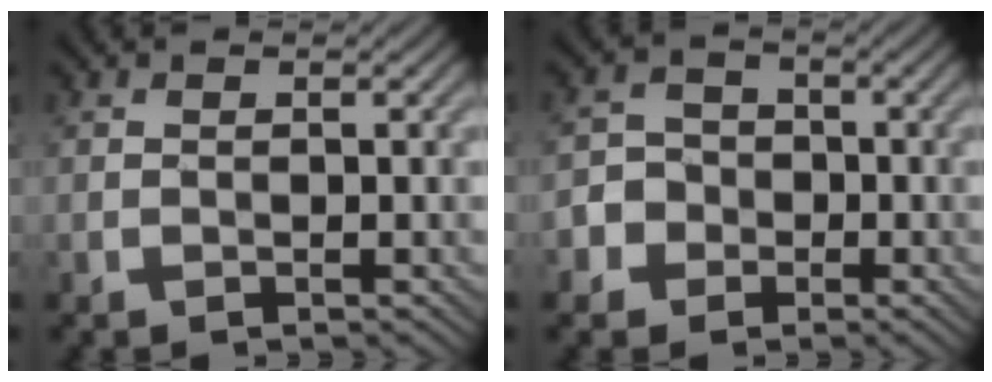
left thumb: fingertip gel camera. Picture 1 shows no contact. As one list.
[{"total": 4.0, "force": [-1.7, 3.6, 0.6], "torque": [-0.004, 0.003, -0.046]}]